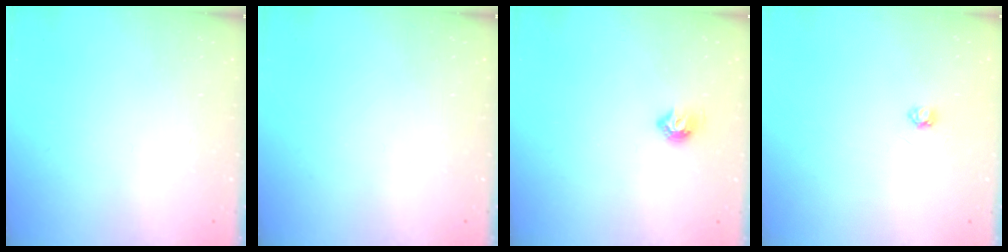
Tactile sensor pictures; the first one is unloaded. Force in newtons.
{"total": 0.0}
{"total": 6.6, "press": 6.6, "slide": 0.9}
{"total": 2.6, "press": 2.6, "slide": 0.3}